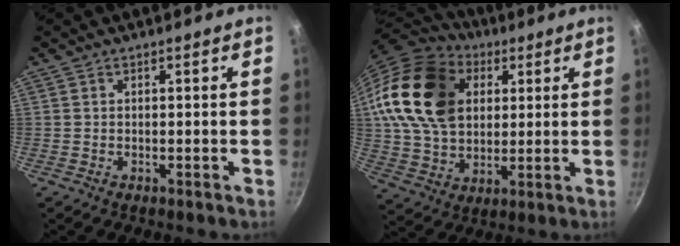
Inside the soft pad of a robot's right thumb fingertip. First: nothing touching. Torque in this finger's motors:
{"motor_torque": [2.34, 2.66, 1.05, -0.64, 0.58]}